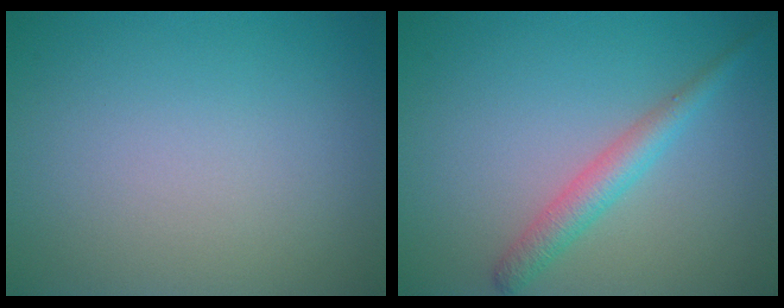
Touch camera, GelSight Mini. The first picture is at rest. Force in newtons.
{"total": 2.7, "press": 2.7, "slide": 0.1}